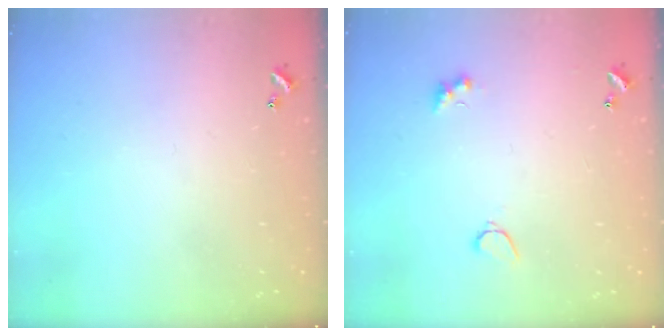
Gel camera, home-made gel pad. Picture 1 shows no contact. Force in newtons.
{"total": 3.5, "press": 3.3, "slide": 0.9}